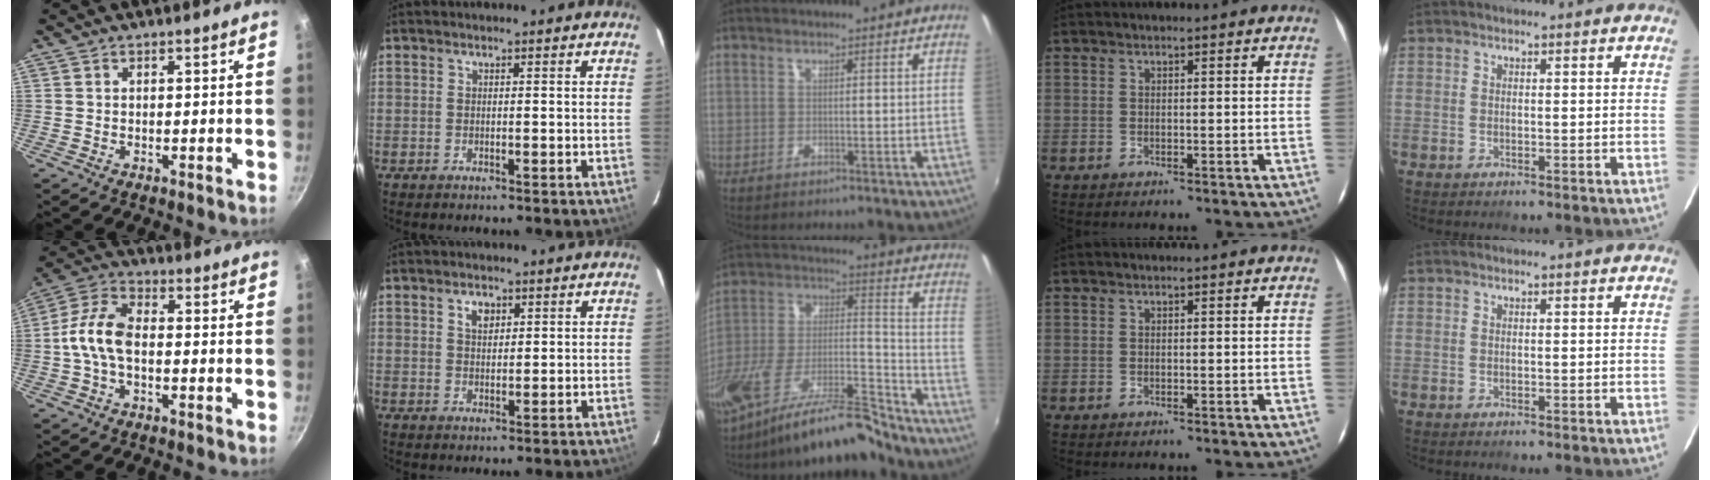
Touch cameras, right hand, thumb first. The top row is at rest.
{"thumb": {"total": 9.4, "force": [-1.1, 5.2, 7.8], "torque": [-0.151, 0.036, -0.037]}, "index": {"total": 3.1, "force": [1.4, 2.0, 1.9], "torque": [-0.029, 0.006, 0.026]}, "middle": {"total": 18.6, "force": [-14.7, 4.5, 10.5], "torque": [-0.197, -0.010, -0.253]}}